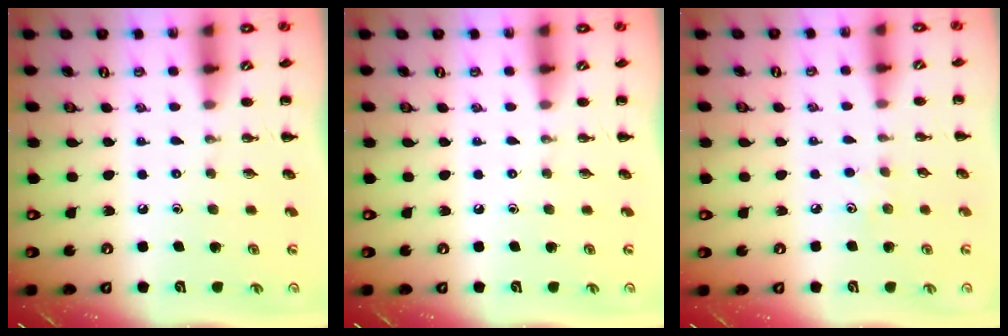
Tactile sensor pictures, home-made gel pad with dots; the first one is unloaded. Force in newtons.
{"total": 0.0}
{"total": 2.8, "press": 2.7, "slide": 0.7}